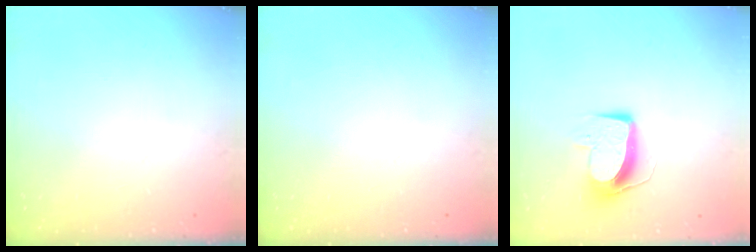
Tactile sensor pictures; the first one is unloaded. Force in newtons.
{"total": 0.0}
{"total": 10.5, "press": 10.5, "slide": 0.4}